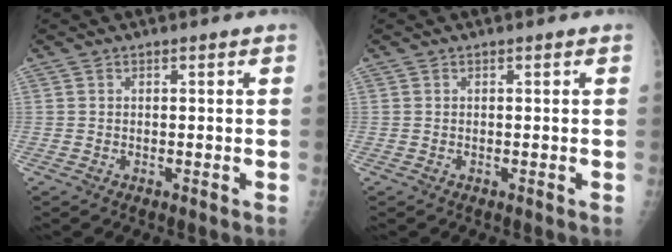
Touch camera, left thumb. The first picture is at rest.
{"total": 0.0}